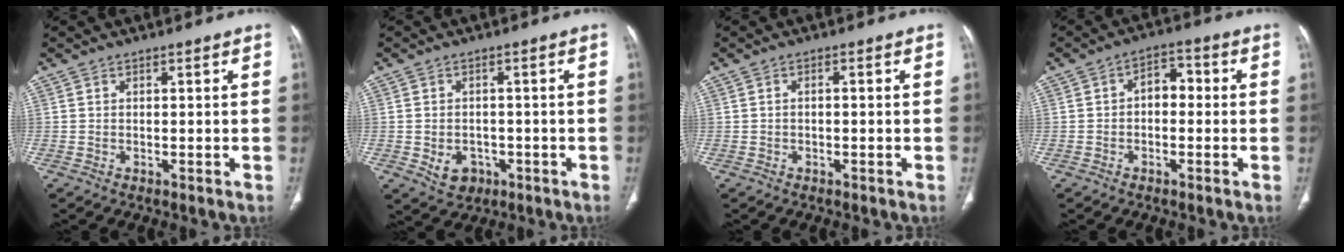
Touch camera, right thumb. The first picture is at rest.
{"total": 5.1, "force": [-1.6, 4.1, 2.5], "torque": [-0.028, 0.009, -0.011]}
{"total": 1.0, "force": [-0.2, 0.5, 0.8], "torque": [-0.017, 0.007, -0.004]}
{"total": 5.0, "force": [-0.5, 3.4, 3.6], "torque": [-0.029, 0.021, -0.020]}